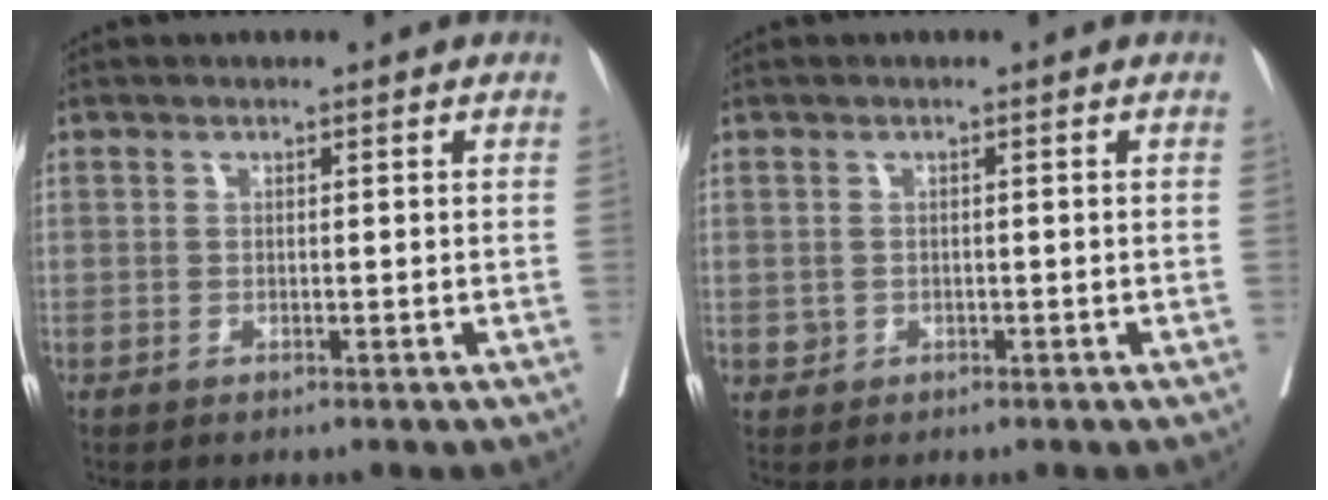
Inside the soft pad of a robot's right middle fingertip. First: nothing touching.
{"total": 1.1, "force": [-0.2, 1.0, 0.2], "torque": [-0.001, 0.003, 0.000]}